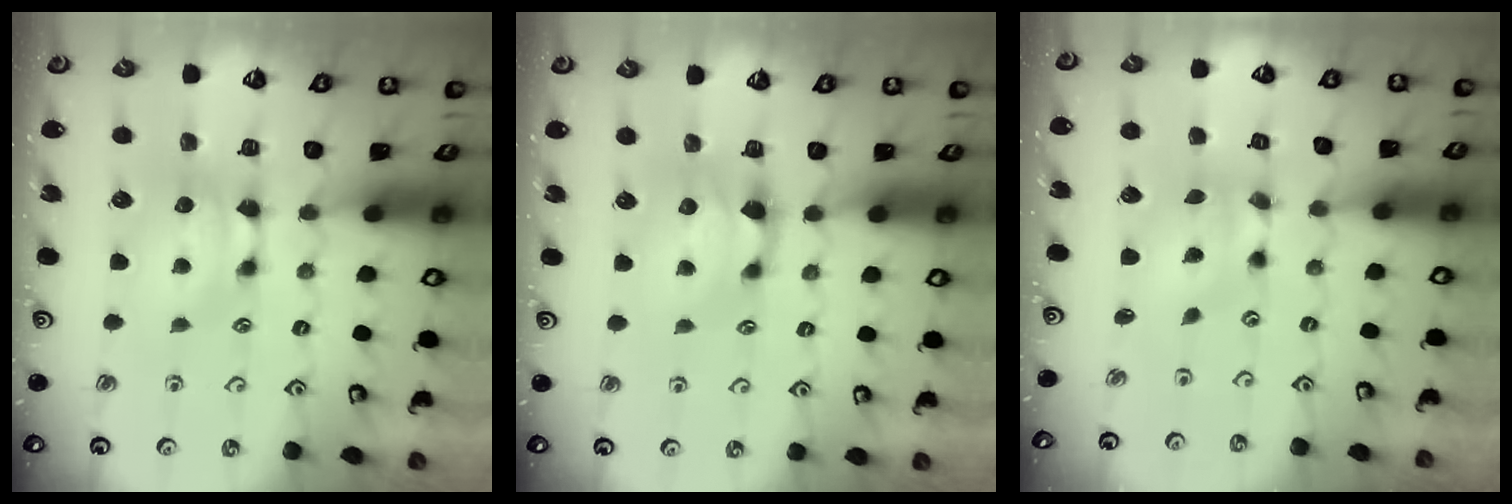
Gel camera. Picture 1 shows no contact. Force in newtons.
{"total": 1.6, "press": 1.2, "slide": 1.0}
{"total": 2.7, "press": 2.3, "slide": 1.4}